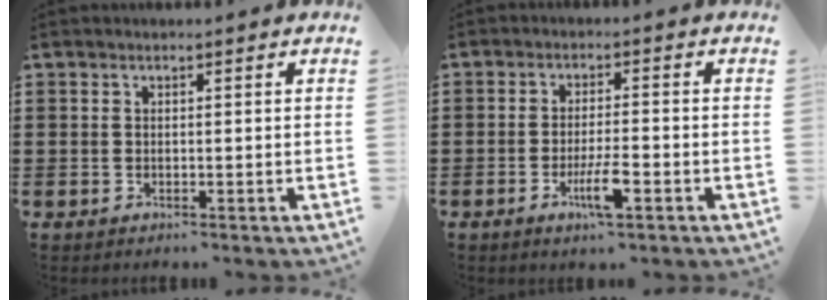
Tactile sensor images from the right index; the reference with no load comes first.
{"total": 5.4, "force": [-2.4, 1.0, 4.7], "torque": [-0.096, -0.010, -0.045]}